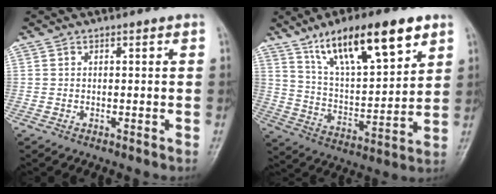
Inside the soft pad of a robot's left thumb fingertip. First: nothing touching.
{"total": 18.7, "force": [11.2, 6.1, 13.7], "torque": [-0.198, -0.040, 0.201]}